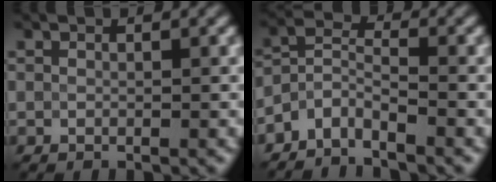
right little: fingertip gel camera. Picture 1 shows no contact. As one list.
[{"total": 3.4, "force": [-2.9, 0.9, 1.5], "torque": [-0.027, 0.002, -0.067]}]